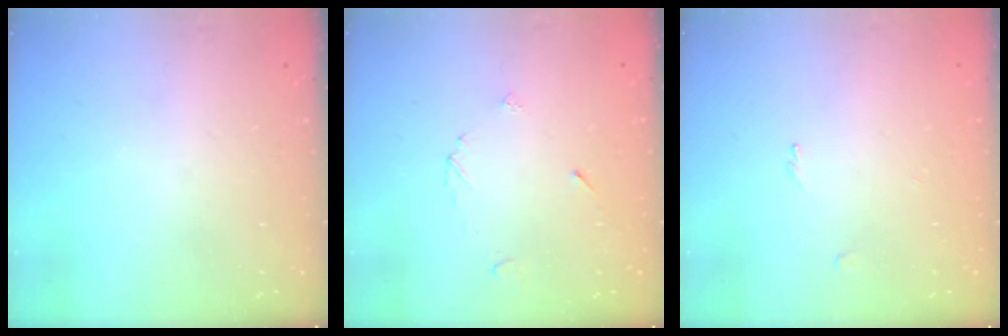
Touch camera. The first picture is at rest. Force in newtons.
{"total": 2.6, "press": 2.6, "slide": 0.2}
{"total": 0.0}